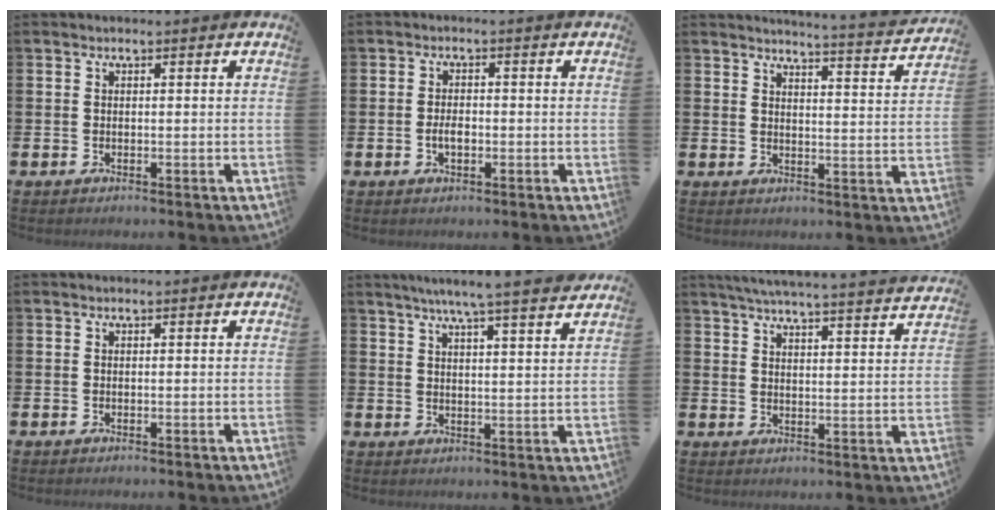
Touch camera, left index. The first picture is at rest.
{"total": 2.2, "force": [-0.4, 1.2, 1.8], "torque": [-0.024, -0.002, -0.011]}
{"total": 4.2, "force": [4.1, -0.6, 0.6], "torque": [-0.012, -0.039, 0.066]}
{"total": 0.0}
{"total": 6.2, "force": [5.7, -0.7, 2.4], "torque": [-0.052, -0.029, 0.096]}
{"total": 5.8, "force": [5.6, -0.4, 1.4], "torque": [-0.041, -0.036, 0.098]}